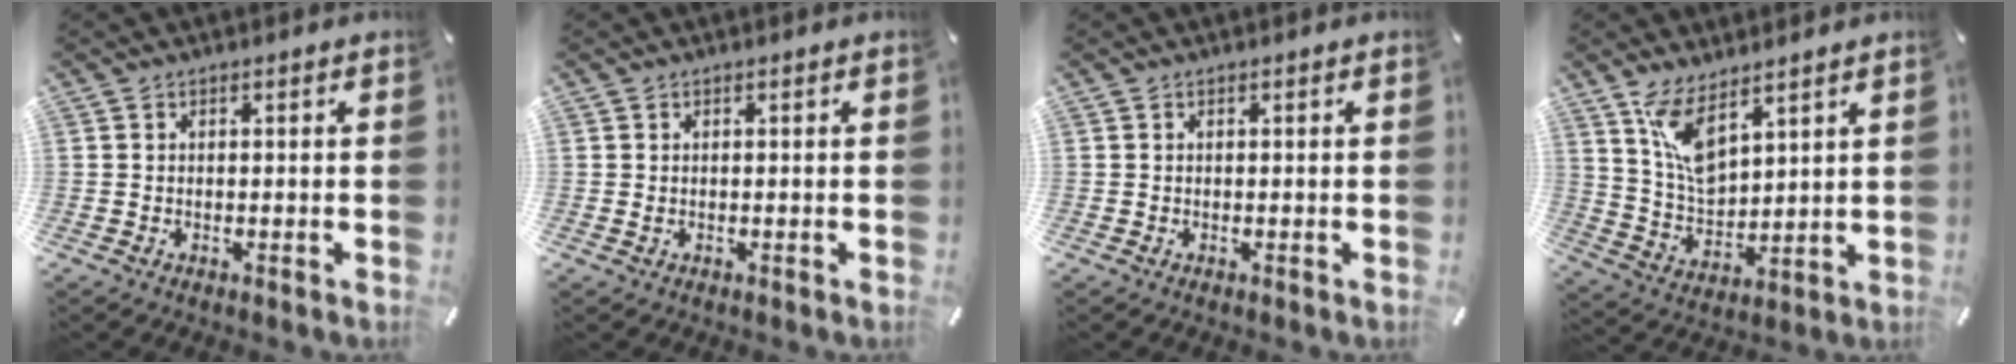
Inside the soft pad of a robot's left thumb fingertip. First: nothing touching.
{"total": 0.6, "force": [-0.1, 0.2, 0.6], "torque": [-0.012, 0.000, -0.001]}
{"total": 0.0}
{"total": 10.4, "force": [7.2, 4.4, 6.1], "torque": [-0.136, -0.037, 0.136]}